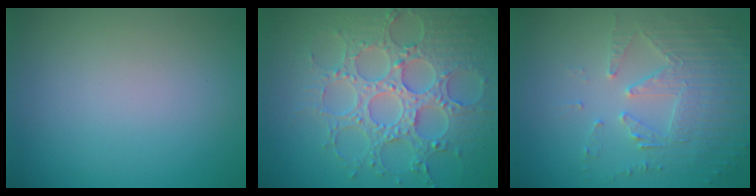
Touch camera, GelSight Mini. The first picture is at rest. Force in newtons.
{"total": 7.2, "press": 5.9, "slide": 4.1}
{"total": 4.2, "press": 3.6, "slide": 2.3}